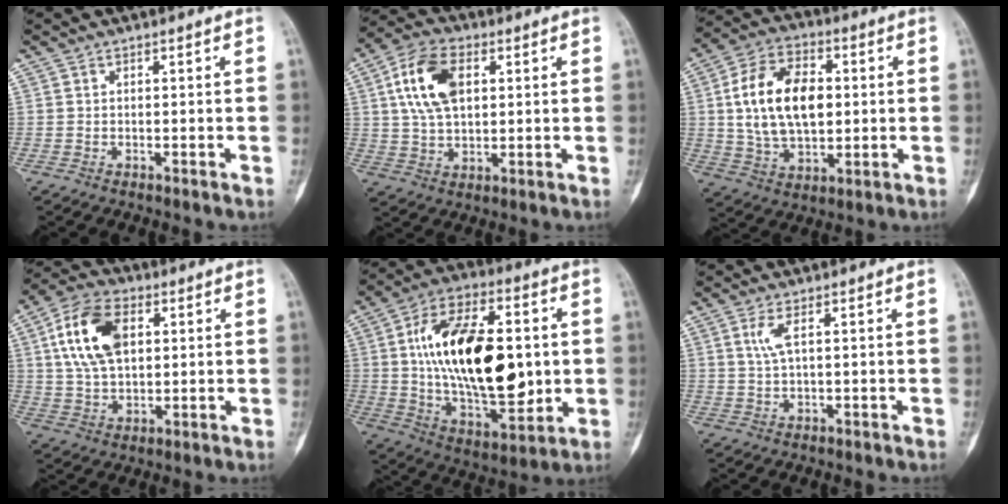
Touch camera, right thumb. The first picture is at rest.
{"total": 12.7, "force": [3.5, 7.5, 9.6], "torque": [-0.176, 0.006, 0.062]}
{"total": 16.8, "force": [2.0, 10.1, 13.3], "torque": [-0.219, 0.008, 0.035]}
{"total": 14.0, "force": [3.9, 8.4, 10.5], "torque": [-0.192, 0.006, 0.071]}
{"total": 26.4, "force": [2.0, 13.6, 22.6], "torque": [-0.359, -0.009, 0.039]}
{"total": 3.1, "force": [1.2, 0.6, 2.8], "torque": [-0.072, 0.001, 0.030]}